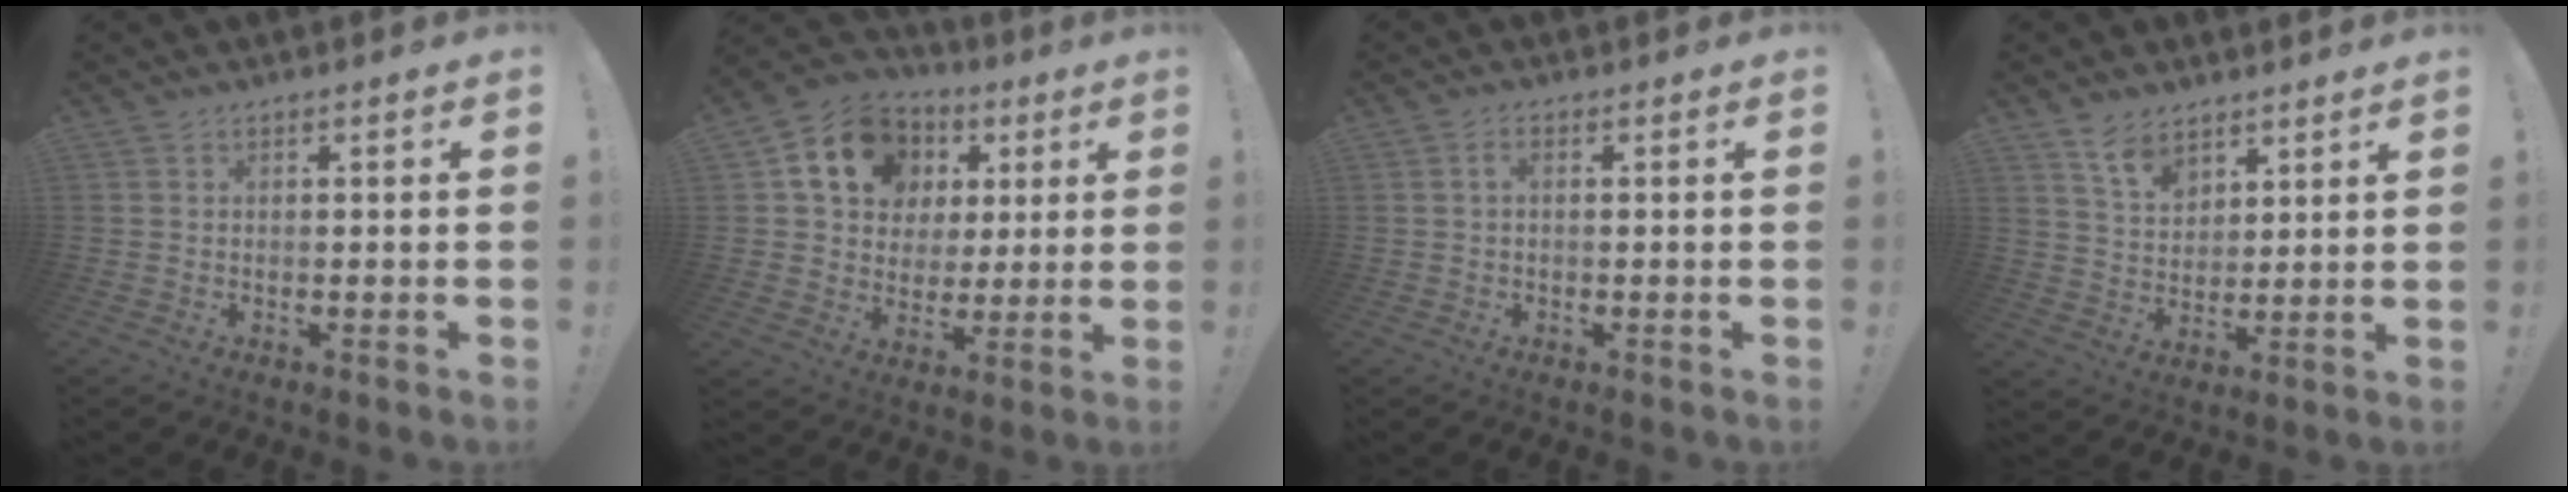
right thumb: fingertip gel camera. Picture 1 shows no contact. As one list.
[{"total": 15.5, "force": [6.1, 12.7, 6.7], "torque": [-0.098, -0.026, 0.129]}, {"total": 1.7, "force": [0.0, 0.9, 1.4], "torque": [-0.026, 0.004, -0.002]}, {"total": 8.3, "force": [6.1, 4.5, 3.4], "torque": [-0.067, -0.034, 0.115]}]